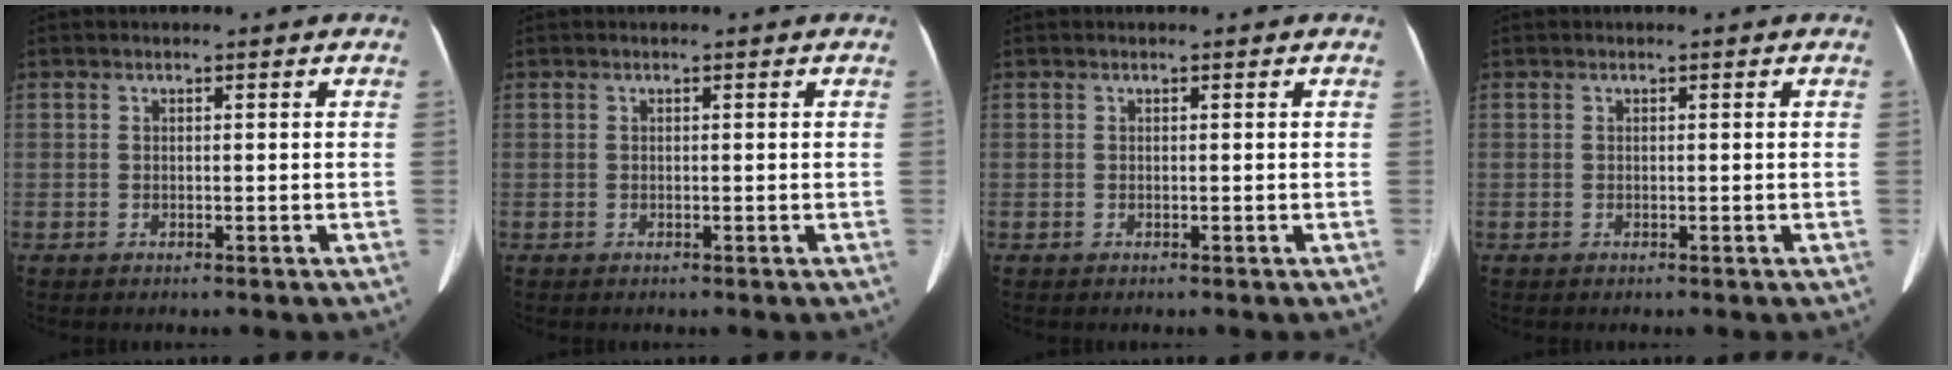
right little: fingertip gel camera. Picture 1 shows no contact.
{"total": 0.0}
{"total": 0.0}
{"total": 0.0}